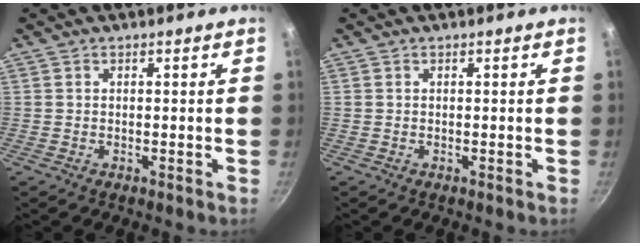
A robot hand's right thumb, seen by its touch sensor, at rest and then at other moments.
{"total": 0.0}